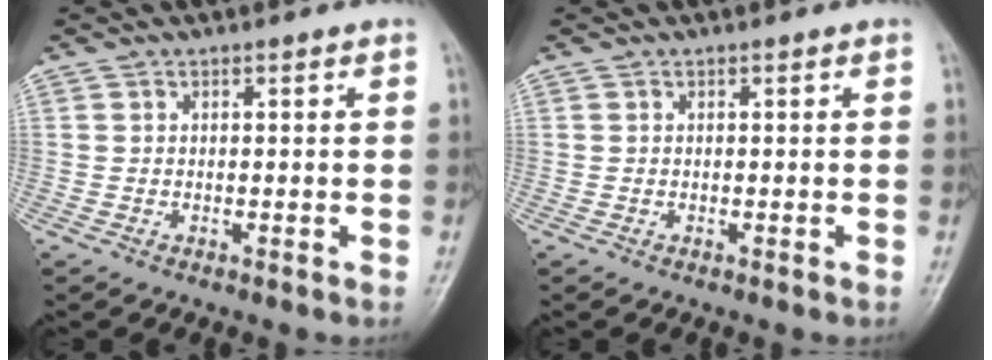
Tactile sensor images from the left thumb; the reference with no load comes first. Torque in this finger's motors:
{"motor_torque": [0.06, 0.06, -0.04, -0.04, 0.00]}